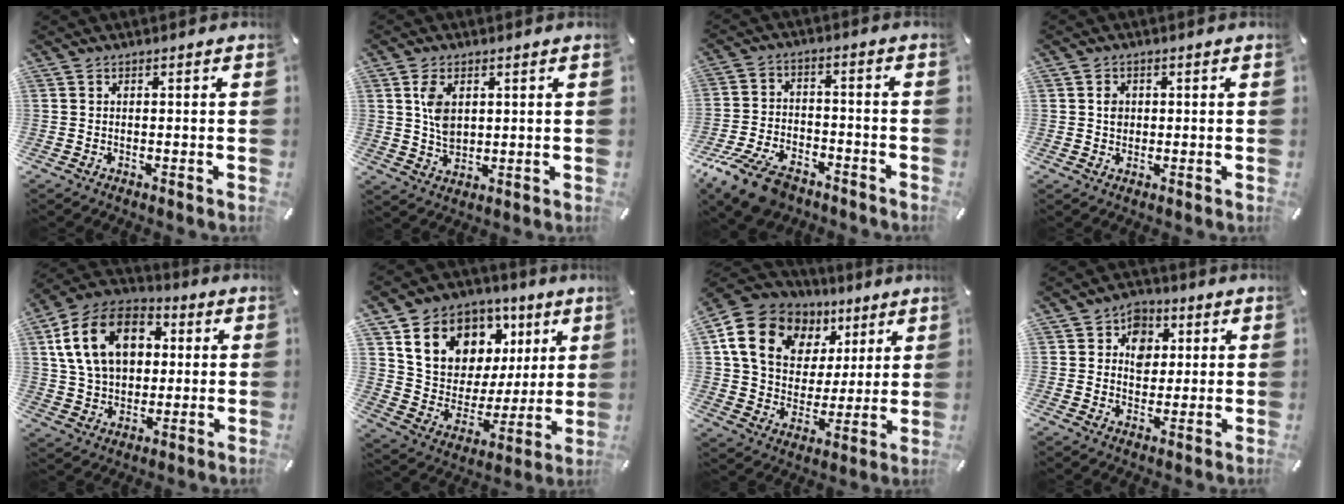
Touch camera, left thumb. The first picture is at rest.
{"total": 6.3, "force": [1.9, 4.3, 4.2], "torque": [-0.087, -0.004, 0.030]}
{"total": 11.6, "force": [-8.2, 5.8, 5.9], "torque": [-0.117, 0.044, -0.151]}
{"total": 2.5, "force": [0.2, 2.2, 1.2], "torque": [-0.017, 0.003, -0.001]}
{"total": 17.2, "force": [4.0, 12.7, 10.9], "torque": [-0.221, 0.011, 0.074]}
{"total": 15.1, "force": [7.9, 11.7, 5.3], "torque": [-0.095, -0.052, 0.153]}
{"total": 15.9, "force": [7.1, 12.4, 7.0], "torque": [-0.143, -0.016, 0.135]}
{"total": 6.7, "force": [1.3, 5.9, 2.9], "torque": [-0.032, 0.001, 0.018]}